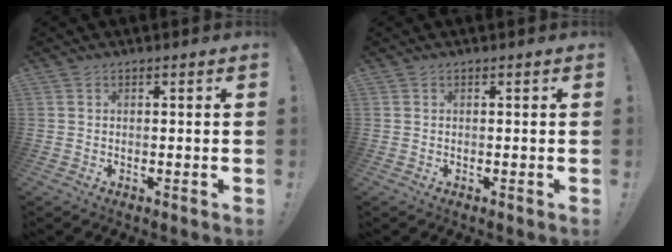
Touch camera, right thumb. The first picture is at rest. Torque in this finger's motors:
{"motor_torque": [0.00, 0.00, 0.00, 0.00, 0.00]}